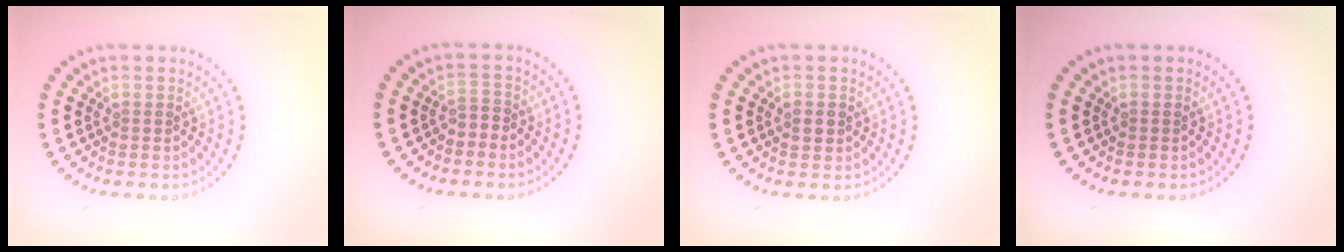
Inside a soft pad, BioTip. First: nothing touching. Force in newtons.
{"total": 1.1, "press": 0.8, "slide": 0.8}
{"total": 1.2, "press": 1.2, "slide": 0.2}
{"total": 0.0}